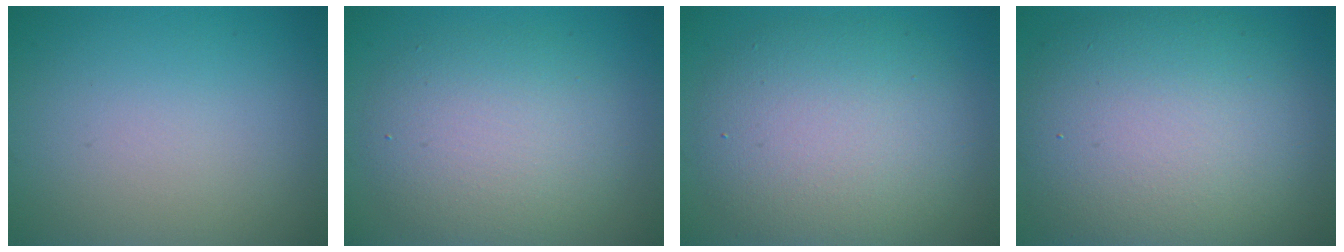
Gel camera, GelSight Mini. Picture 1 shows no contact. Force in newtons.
{"total": 5.6, "press": 5.6, "slide": 0.2}
{"total": 7.9, "press": 7.9, "slide": 0.8}
{"total": 11.8, "press": 11.8, "slide": 0.5}